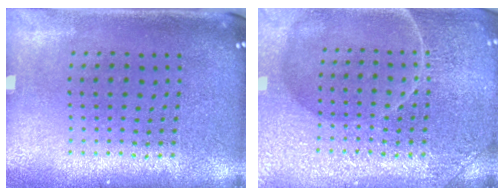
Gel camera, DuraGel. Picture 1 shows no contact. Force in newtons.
{"total": 4.7, "press": 4.7, "slide": 0.6}